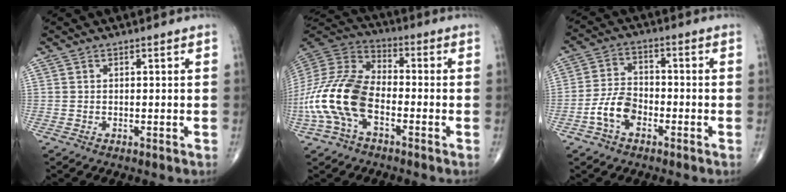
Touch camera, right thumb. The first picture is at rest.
{"total": 17.6, "force": [-5.1, 10.0, 13.6], "torque": [-0.291, 0.038, -0.101]}
{"total": 7.2, "force": [-3.1, 4.4, 4.7], "torque": [-0.084, 0.027, -0.065]}